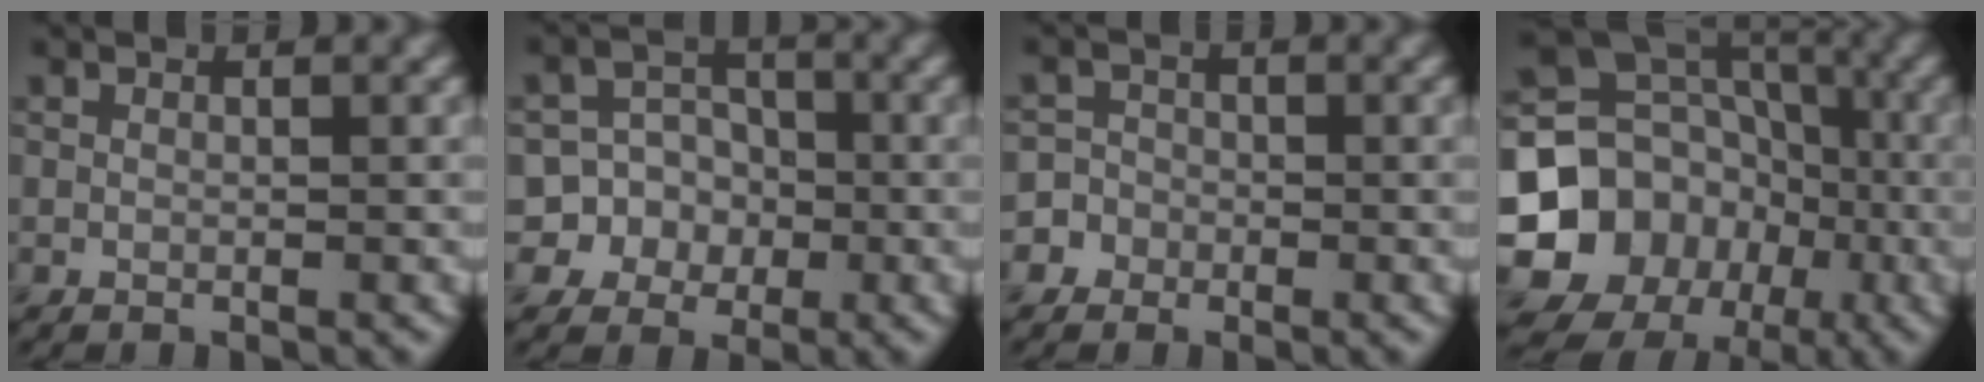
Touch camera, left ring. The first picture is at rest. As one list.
[{"total": 7.6, "force": [-2.1, 7.3, 1.0], "torque": [-0.012, 0.013, -0.056]}, {"total": 3.3, "force": [-1.8, 2.8, 0.2], "torque": [0.027, 0.003, -0.040]}, {"total": 15.3, "force": [-4.5, 13.8, 4.9], "torque": [-0.099, -0.020, -0.093]}]